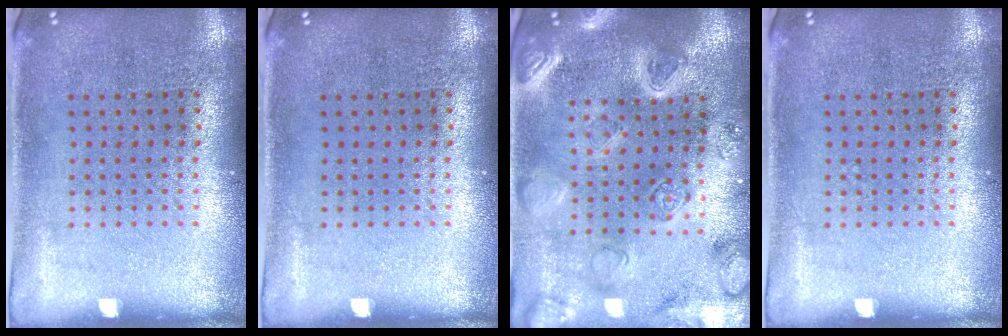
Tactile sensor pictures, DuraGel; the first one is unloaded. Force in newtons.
{"total": 0.0}
{"total": 3.8, "press": 3.4, "slide": 1.6}
{"total": 0.0}